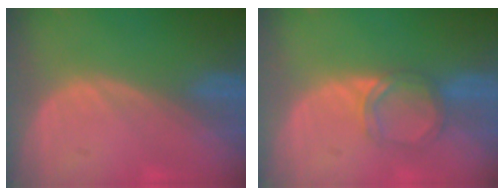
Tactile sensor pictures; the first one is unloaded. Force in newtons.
{"total": 3.7, "press": 3.7, "slide": 0.4}